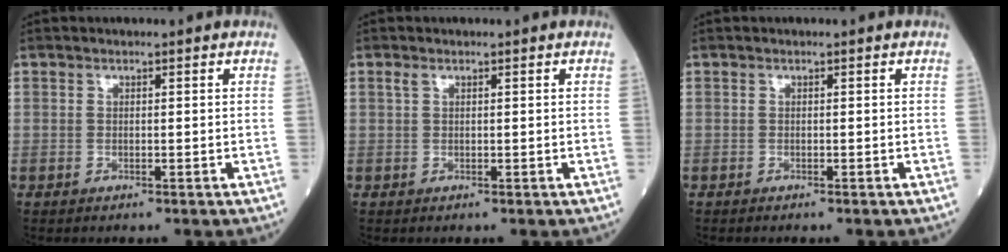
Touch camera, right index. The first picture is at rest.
{"total": 0.7, "force": [0.4, 0.2, 0.5], "torque": [-0.015, 0.010, 0.009]}
{"total": 0.0}